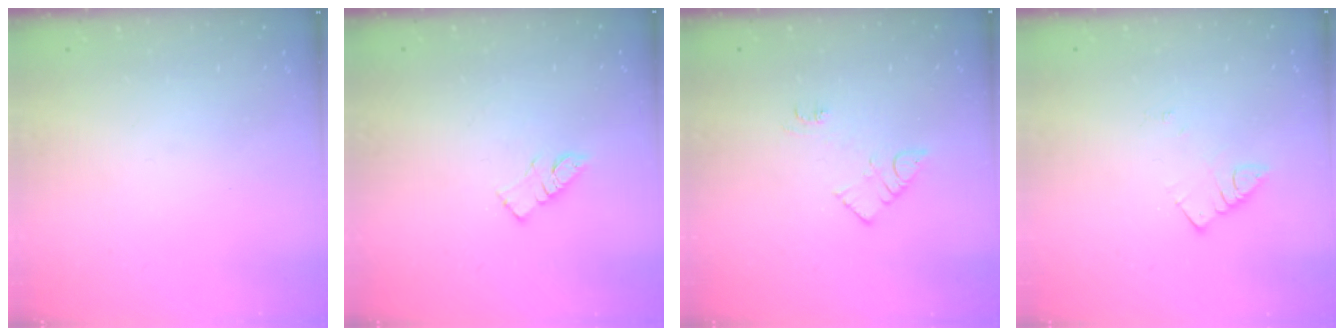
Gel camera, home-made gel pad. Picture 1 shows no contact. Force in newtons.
{"total": 7.5, "press": 7.4, "slide": 0.4}
{"total": 5.6, "press": 5.5, "slide": 0.6}
{"total": 2.6, "press": 2.6, "slide": 0.1}